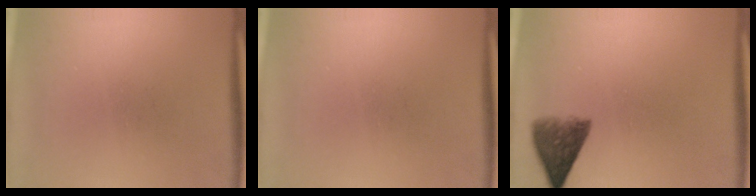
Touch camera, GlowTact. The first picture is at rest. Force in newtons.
{"total": 0.0}
{"total": 5.4}